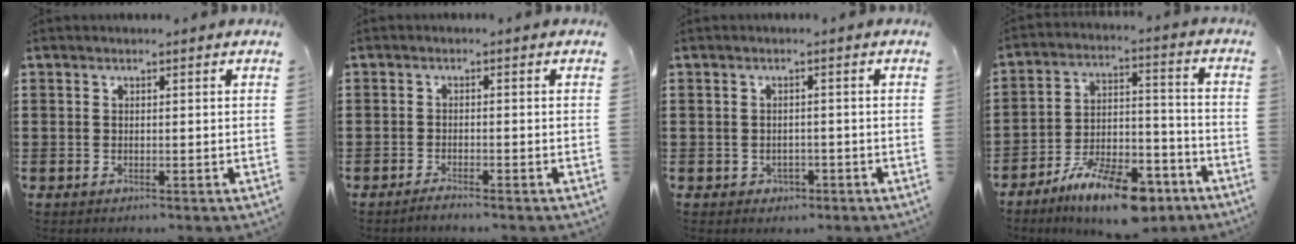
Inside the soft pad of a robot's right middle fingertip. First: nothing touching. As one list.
[{"total": 1.3, "force": [-1.2, -0.1, 0.5], "torque": [-0.009, -0.001, -0.023]}, {"total": 1.1, "force": [-0.6, 0.9, 0.2], "torque": [-0.008, 0.001, -0.014]}, {"total": 12.4, "force": [-9.5, 3.5, 7.2], "torque": [-0.117, 0.040, -0.171]}]